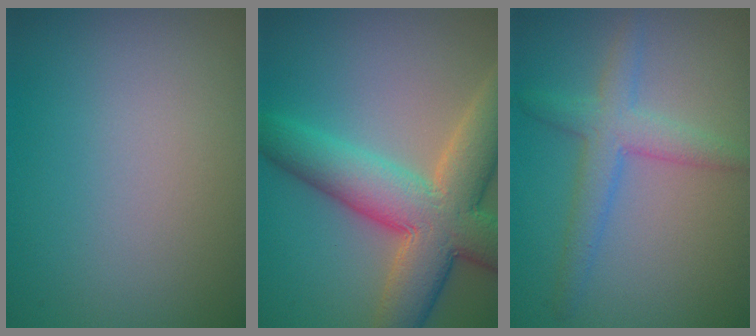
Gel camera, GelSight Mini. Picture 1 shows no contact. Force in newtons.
{"total": 9.7, "press": 9.7, "slide": 0.7}
{"total": 3.4, "press": 3.4, "slide": 0.0}